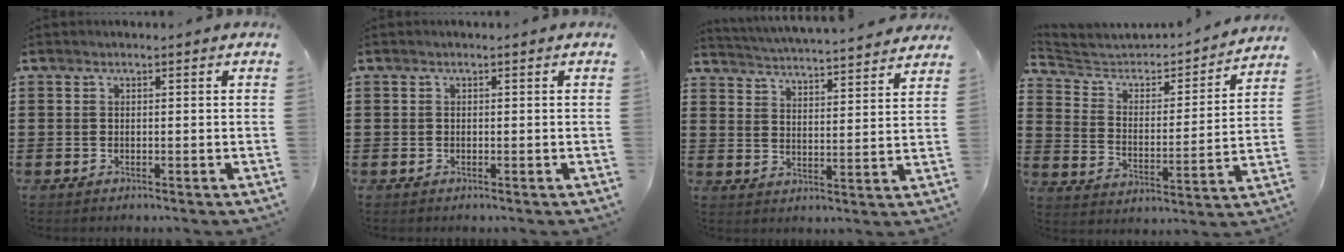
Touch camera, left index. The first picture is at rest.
{"total": 0.0}
{"total": 4.1, "force": [4.0, -0.5, 0.1], "torque": [-0.026, -0.035, 0.065]}
{"total": 3.9, "force": [3.6, 1.5, 0.8], "torque": [-0.046, -0.031, 0.050]}